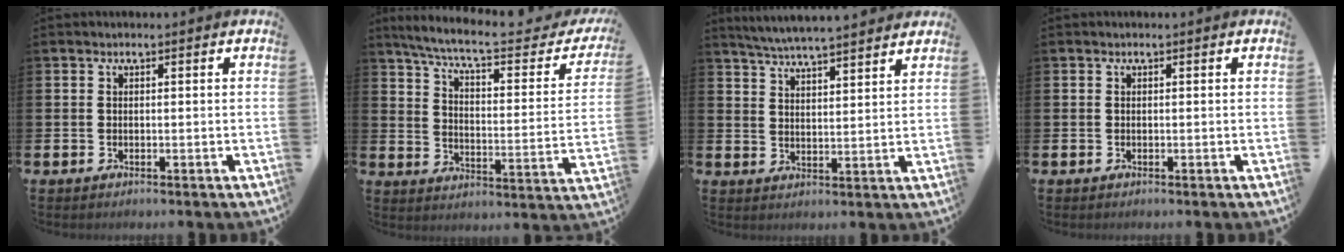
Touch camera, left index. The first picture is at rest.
{"total": 7.4, "force": [6.2, 1.3, 3.9], "torque": [-0.099, -0.041, 0.098]}
{"total": 5.3, "force": [5.3, -0.1, 0.9], "torque": [-0.041, -0.027, 0.094]}
{"total": 0.0}